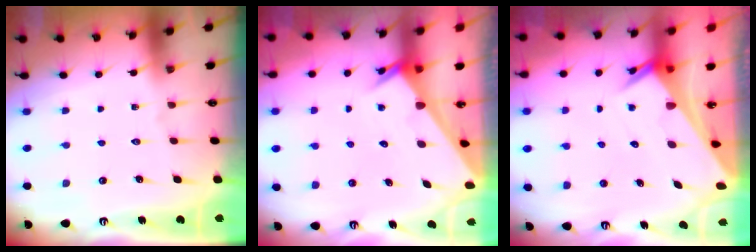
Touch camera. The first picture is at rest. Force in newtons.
{"total": 1.9, "press": 1.9, "slide": 0.2}
{"total": 3.7, "press": 3.7, "slide": 0.3}